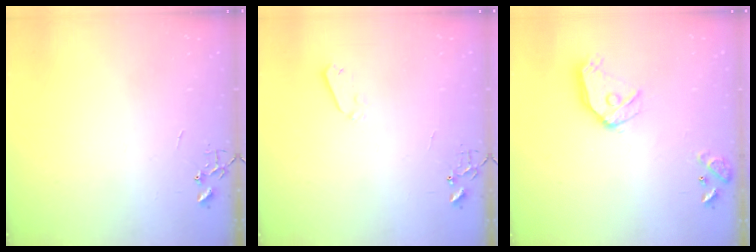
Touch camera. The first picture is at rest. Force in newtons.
{"total": 4.2, "press": 4.2, "slide": 0.7}
{"total": 14.0, "press": 13.8, "slide": 1.9}